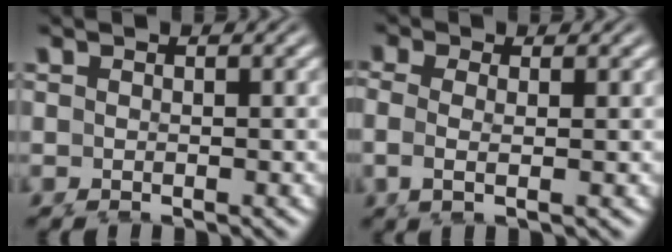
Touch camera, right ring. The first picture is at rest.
{"total": 2.7, "force": [0.6, 1.5, 2.2], "torque": [-0.067, -0.015, 0.020]}